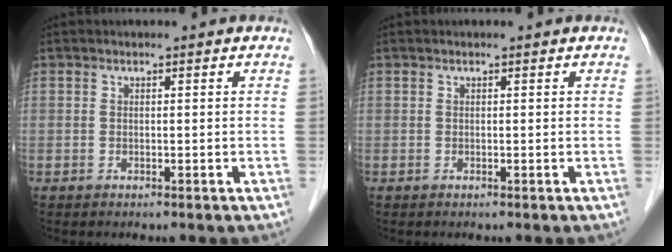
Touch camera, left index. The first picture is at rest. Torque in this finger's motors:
{"motor_torque": [-0.01, 0.00, 0.02, 0.00]}